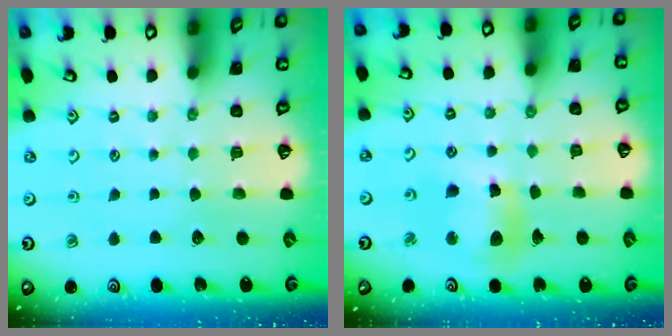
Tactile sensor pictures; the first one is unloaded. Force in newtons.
{"total": 11.1, "press": 10.8, "slide": 2.2}